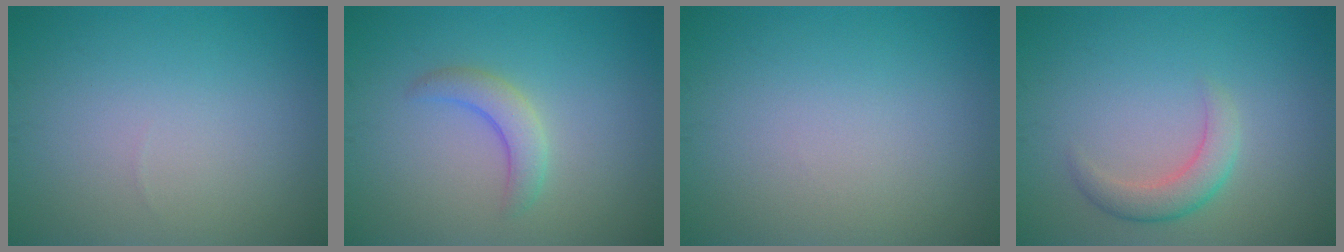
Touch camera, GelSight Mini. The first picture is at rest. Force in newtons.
{"total": 2.5, "press": 2.5, "slide": 0.2}
{"total": 0.0}
{"total": 2.6, "press": 2.6, "slide": 0.0}